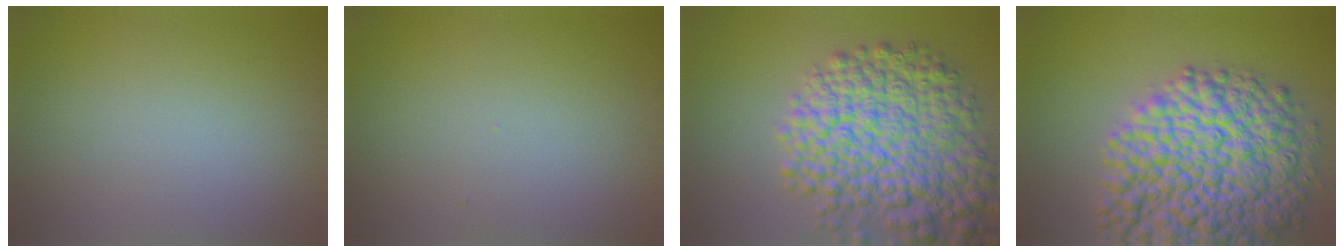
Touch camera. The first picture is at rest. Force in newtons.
{"total": 0.0}
{"total": 10.7, "press": 10.7, "slide": 0.4}
{"total": 15.2, "press": 15.2, "slide": 0.6}